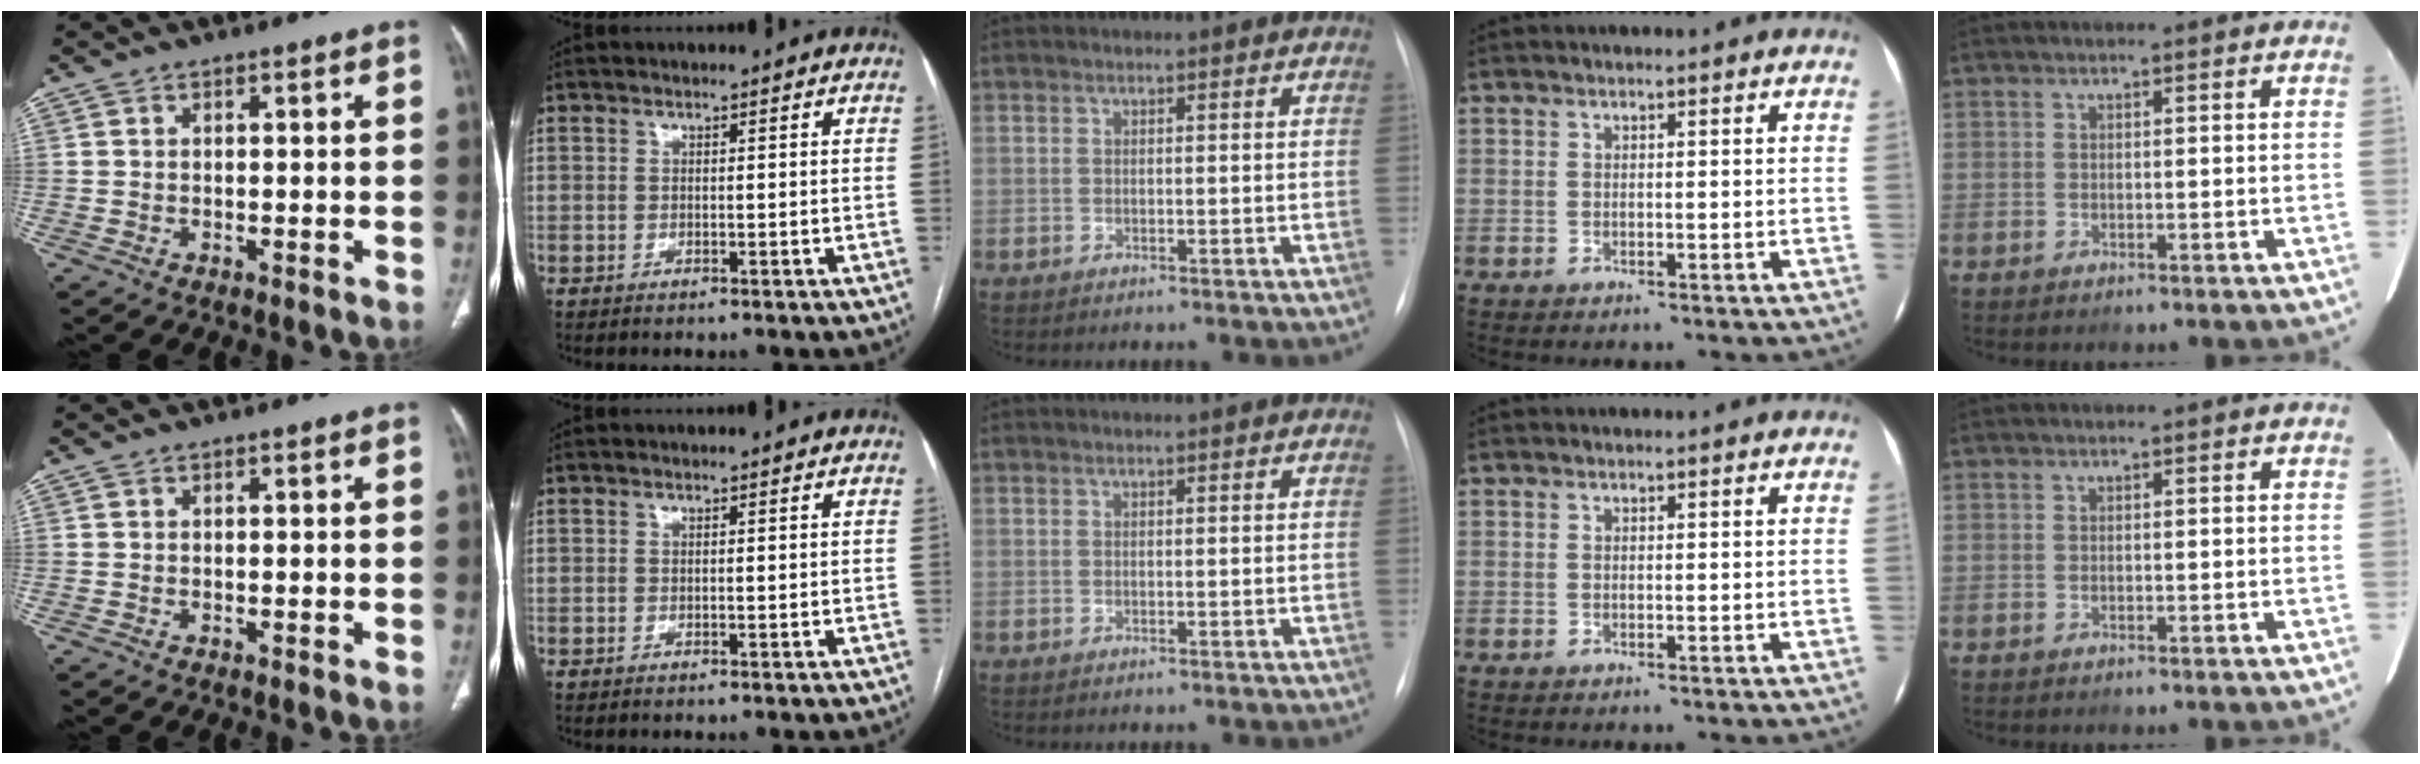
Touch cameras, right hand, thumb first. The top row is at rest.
{}